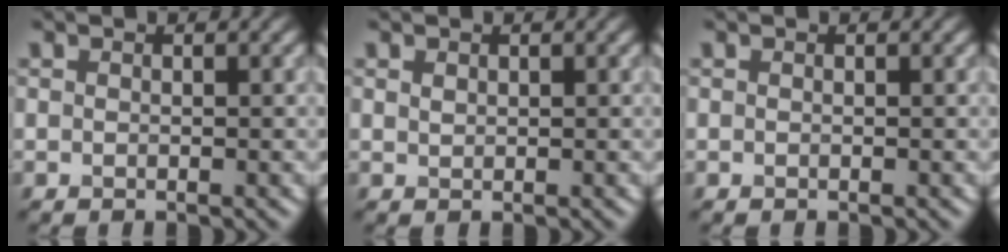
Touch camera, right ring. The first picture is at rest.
{"total": 0.7, "force": [0.5, 0.4, 0.3], "torque": [-0.009, -0.001, 0.011]}
{"total": 0.0}